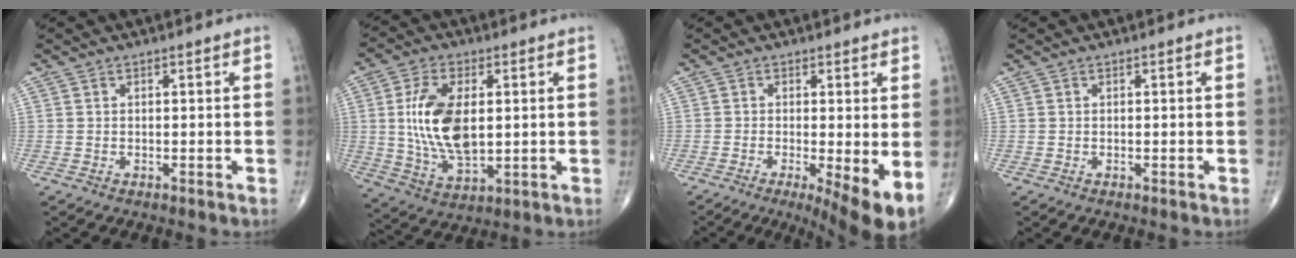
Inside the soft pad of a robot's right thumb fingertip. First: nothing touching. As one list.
[{"total": 14.2, "force": [1.6, 7.4, 12.0], "torque": [-0.228, -0.011, 0.037]}, {"total": 8.7, "force": [-2.1, 2.0, 8.2], "torque": [-0.126, -0.022, -0.031]}, {"total": 0.0}]